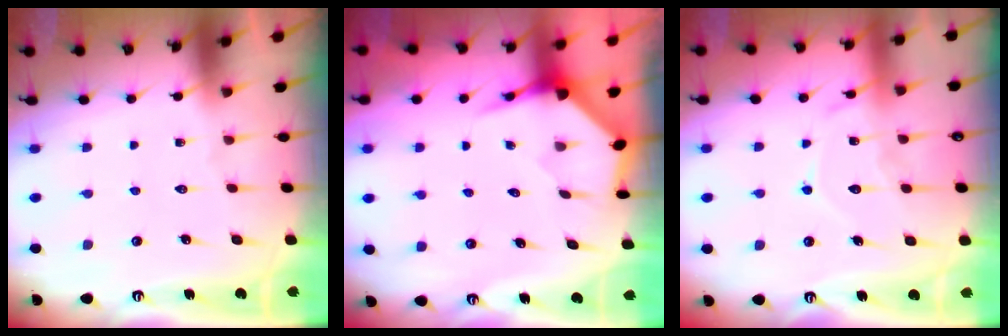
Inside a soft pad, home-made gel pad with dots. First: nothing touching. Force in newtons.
{"total": 4.0, "press": 4.0, "slide": 0.4}
{"total": 11.9, "press": 11.8, "slide": 1.1}